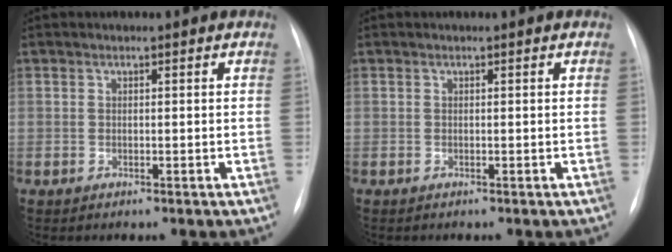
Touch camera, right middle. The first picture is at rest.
{"total": 0.0}